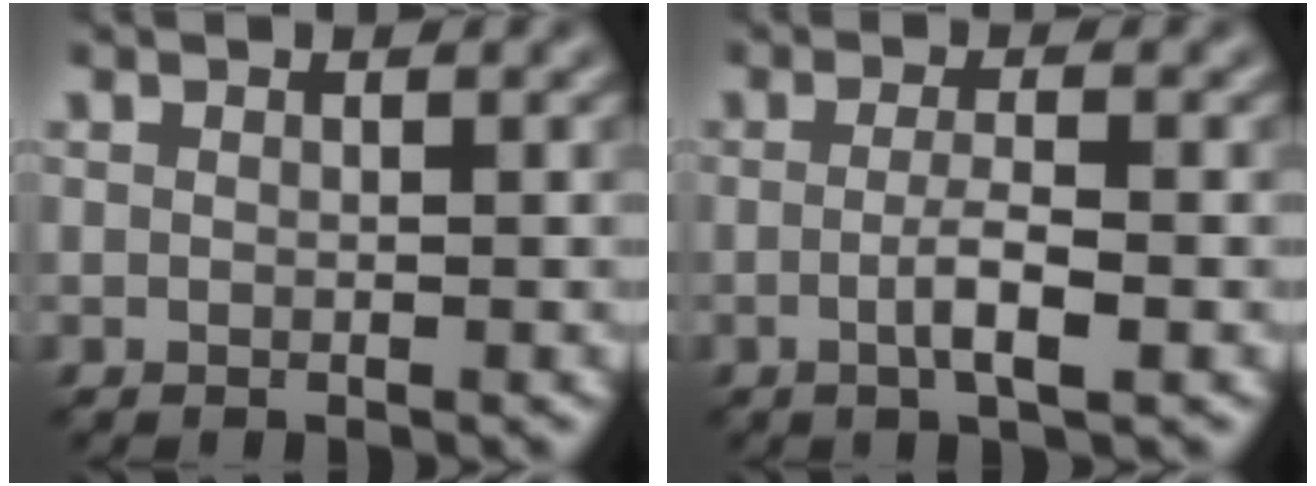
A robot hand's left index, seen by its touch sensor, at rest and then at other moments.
{"total": 2.8, "force": [-0.5, 0.5, 2.7], "torque": [-0.049, -0.002, -0.012]}